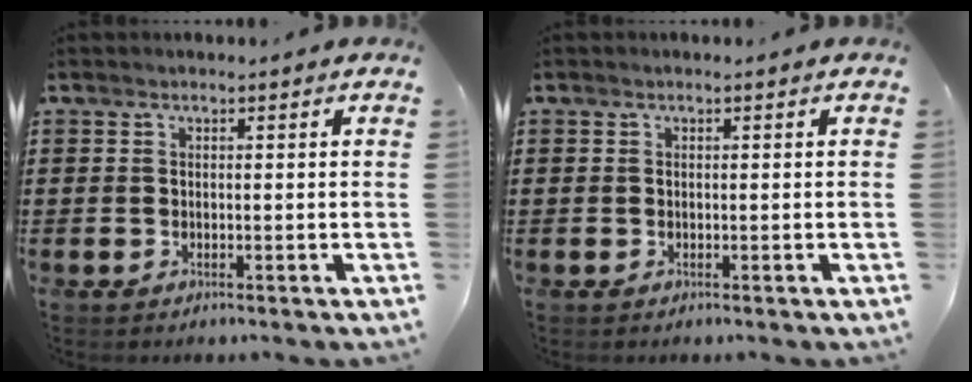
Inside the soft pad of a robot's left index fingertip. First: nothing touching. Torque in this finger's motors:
{"motor_torque": [0.10, -0.03, 0.00, 0.01]}